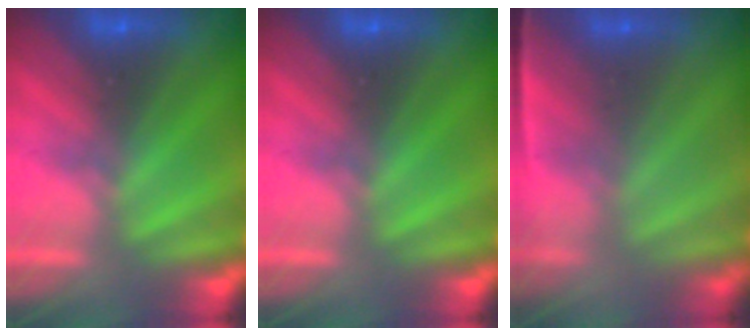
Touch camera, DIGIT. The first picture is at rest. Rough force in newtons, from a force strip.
{"total": 0.0}
{"total": 1.1}